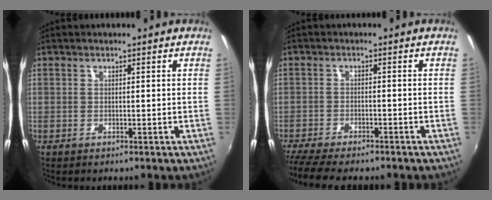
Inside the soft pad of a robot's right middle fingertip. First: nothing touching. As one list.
[{"total": 10.1, "force": [-8.7, 1.8, 4.8], "torque": [-0.115, -0.036, -0.144]}]